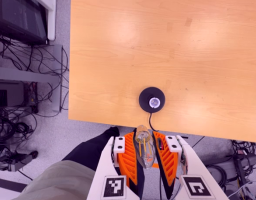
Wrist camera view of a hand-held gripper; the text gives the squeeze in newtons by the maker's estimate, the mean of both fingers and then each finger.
{"total": 18.6, "left": 18.9, "right": 18.3}